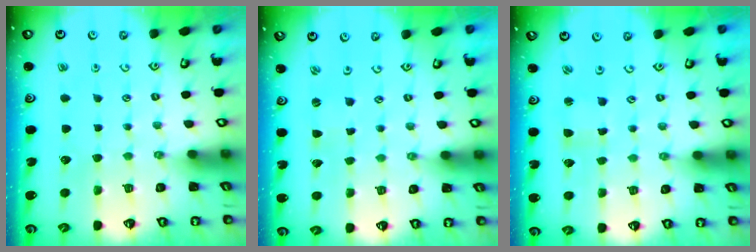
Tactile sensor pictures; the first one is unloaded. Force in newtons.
{"total": 1.1, "press": 1.1, "slide": 0.3}
{"total": 1.4, "press": 1.3, "slide": 0.3}